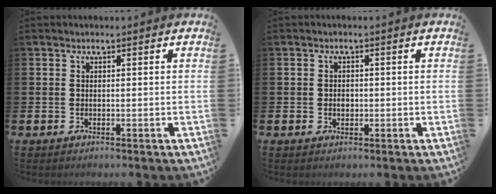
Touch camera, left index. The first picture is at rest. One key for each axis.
{"total": 1.4, "fx": -0.1, "fy": 1.1, "fz": 0.9, "tx": -0.007, "ty": 0.003, "tz": -0.006}